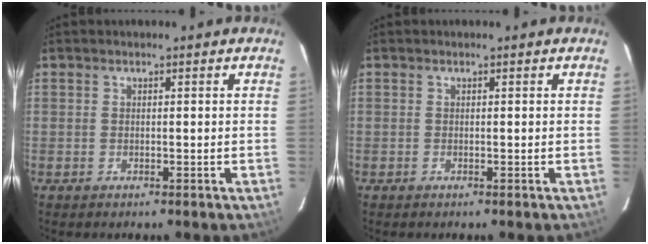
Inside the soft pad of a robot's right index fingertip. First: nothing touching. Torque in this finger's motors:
{"motor_torque": [-0.06, 0.09, -0.02, 0.01]}